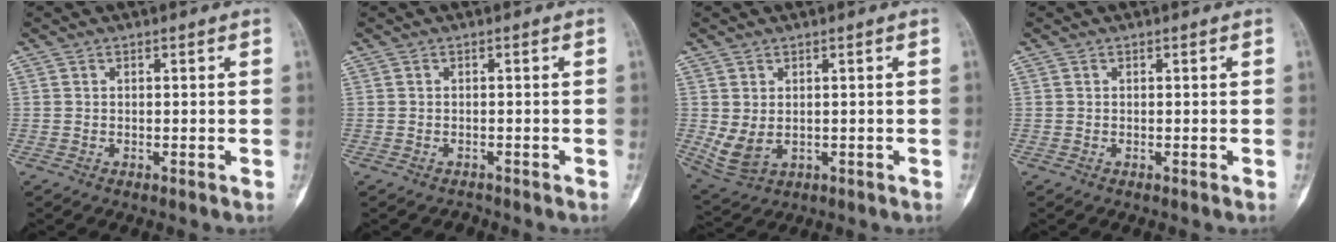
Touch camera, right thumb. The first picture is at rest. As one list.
[{"total": 0.8, "force": [-0.7, 0.4, -0.2], "torque": [0.004, 0.005, -0.015]}, {"total": 5.1, "force": [0.2, 3.5, 3.7], "torque": [-0.074, -0.005, 0.023]}, {"total": 0.0}]